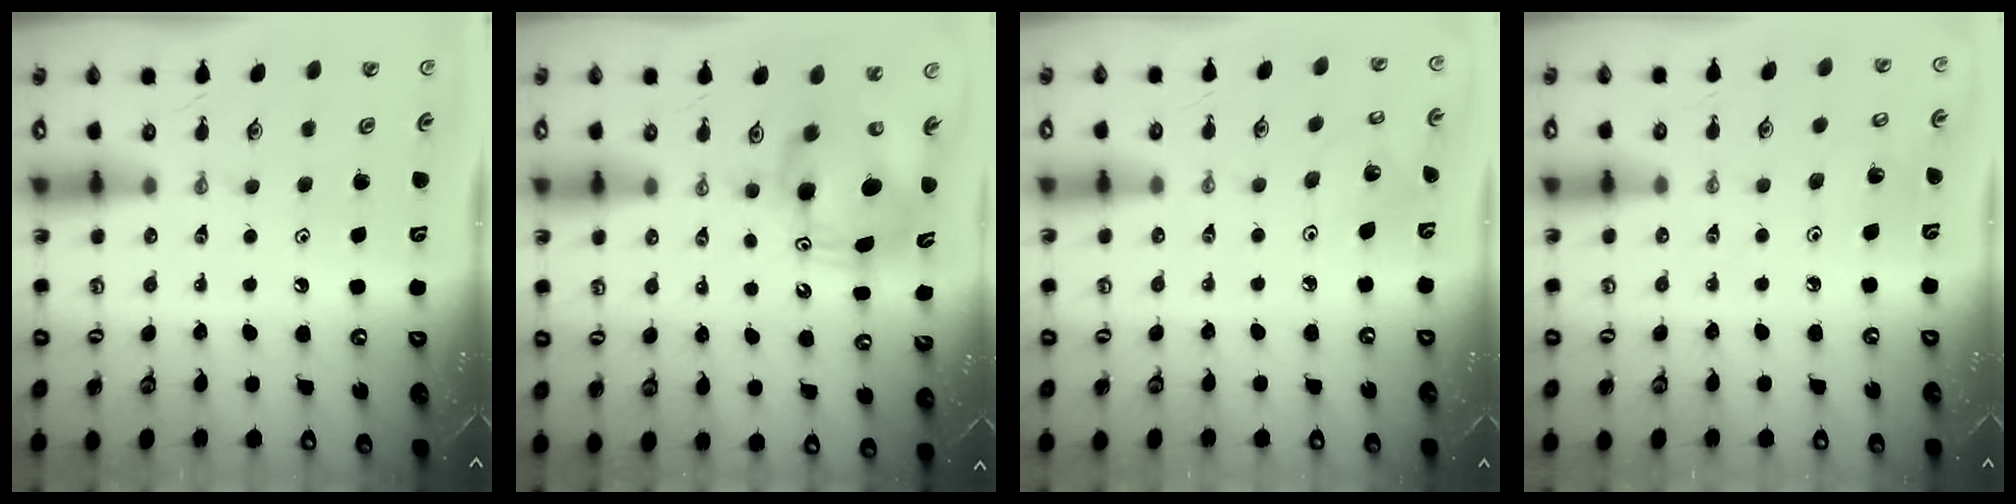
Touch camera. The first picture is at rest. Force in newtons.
{"total": 8.8, "press": 8.6, "slide": 1.9}
{"total": 3.5, "press": 3.5, "slide": 0.1}
{"total": 6.5, "press": 6.5, "slide": 0.4}